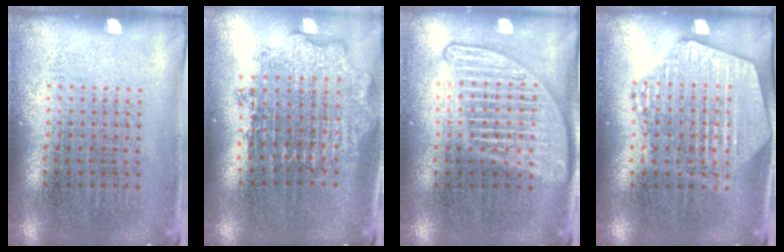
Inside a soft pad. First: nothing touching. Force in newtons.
{"total": 1.9, "press": 1.5, "slide": 1.2}
{"total": 3.0, "press": 3.0, "slide": 0.3}
{"total": 1.6, "press": 1.6, "slide": 0.2}